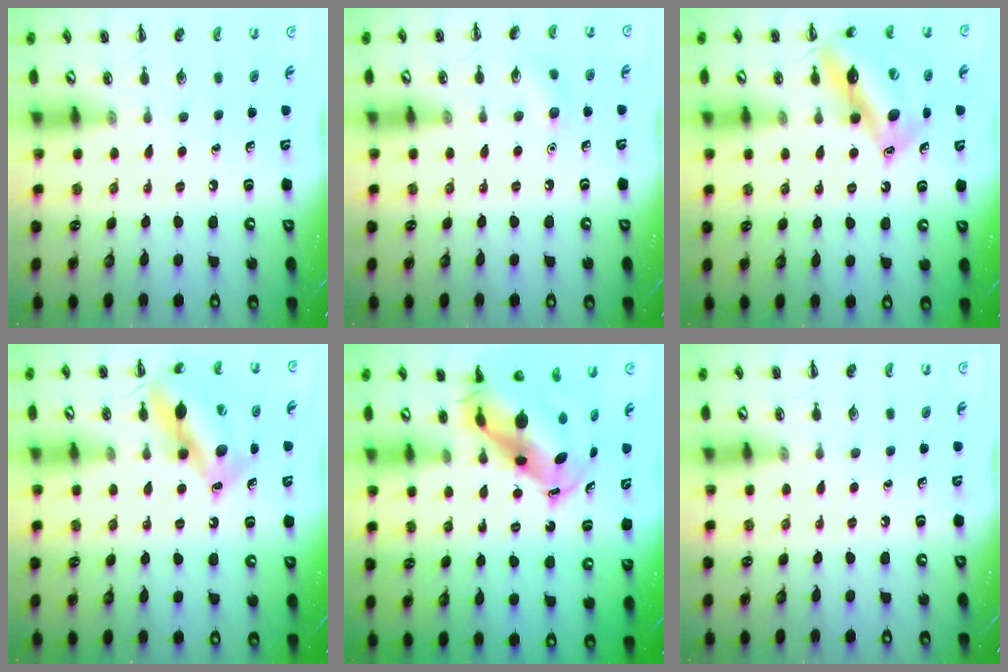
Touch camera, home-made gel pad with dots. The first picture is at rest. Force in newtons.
{"total": 6.0, "press": 5.8, "slide": 1.6}
{"total": 15.9, "press": 15.7, "slide": 2.4}
{"total": 14.9, "press": 14.6, "slide": 2.9}
{"total": 10.8, "press": 10.6, "slide": 2.4}
{"total": 0.0}